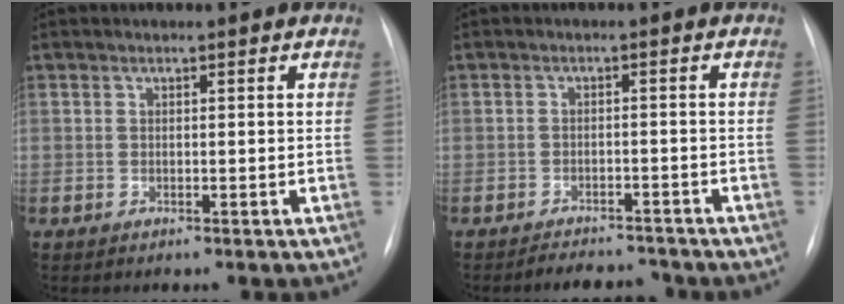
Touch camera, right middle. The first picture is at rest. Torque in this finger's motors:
{"motor_torque": [0.35, -0.40, -0.02, 0.01]}